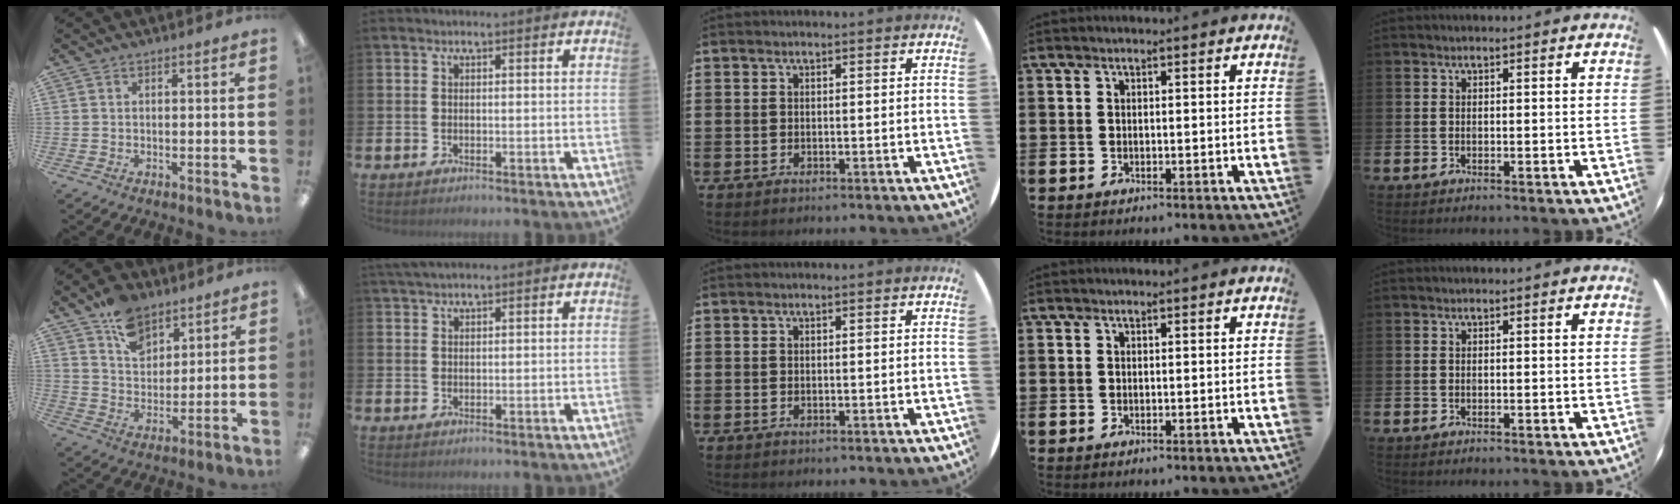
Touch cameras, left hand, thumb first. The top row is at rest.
{"thumb": {"total": 10.6, "force": [7.5, 6.5, 3.8], "torque": [-0.062, -0.037, 0.140]}, "index": {"total": 1.8, "force": [1.6, 0.4, 0.8], "torque": [-0.019, 0.004, 0.029]}}